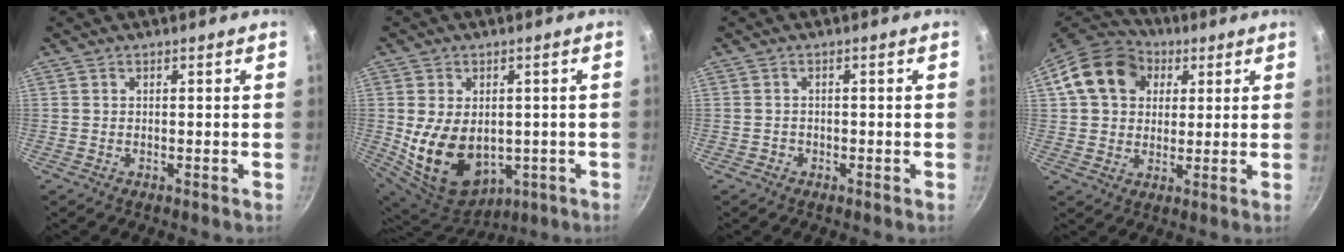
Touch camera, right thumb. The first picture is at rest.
{"total": 15.7, "force": [-1.2, 11.2, 11.0], "torque": [-0.185, -0.013, 0.010]}
{"total": 1.1, "force": [-0.6, 0.9, 0.0], "torque": [0.002, 0.009, -0.008]}
{"total": 15.4, "force": [4.6, 12.1, 8.2], "torque": [-0.130, 0.020, 0.065]}